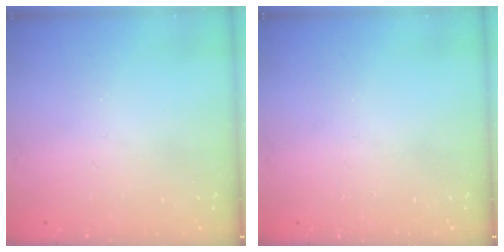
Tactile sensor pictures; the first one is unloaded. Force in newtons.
{"total": 0.0}